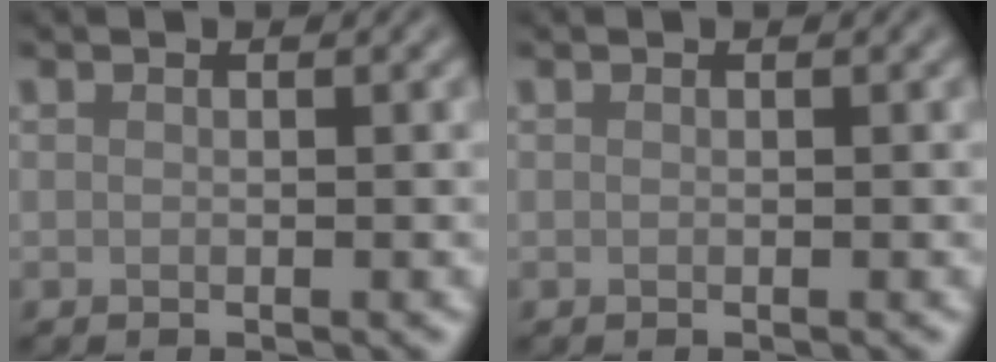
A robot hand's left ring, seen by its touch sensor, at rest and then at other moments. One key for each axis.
{"total": 0.0}